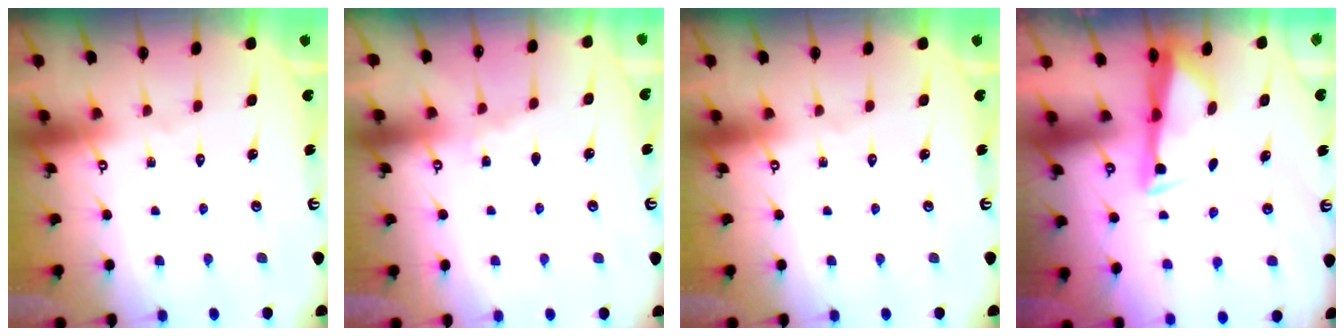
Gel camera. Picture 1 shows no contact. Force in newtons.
{"total": 3.4, "press": 3.3, "slide": 0.5}
{"total": 0.0}
{"total": 3.3, "press": 3.2, "slide": 0.8}